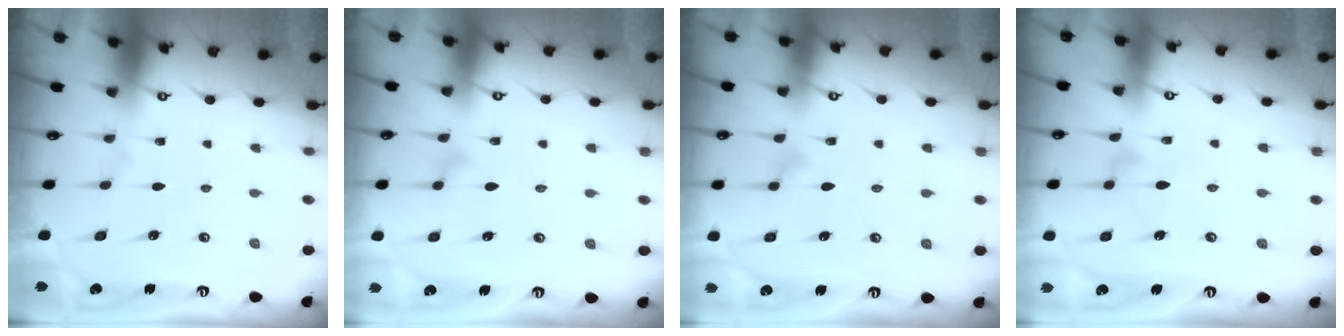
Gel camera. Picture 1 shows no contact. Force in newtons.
{"total": 7.3, "press": 7.2, "slide": 0.7}
{"total": 8.6, "press": 8.6, "slide": 0.3}
{"total": 5.6, "press": 5.6, "slide": 0.2}